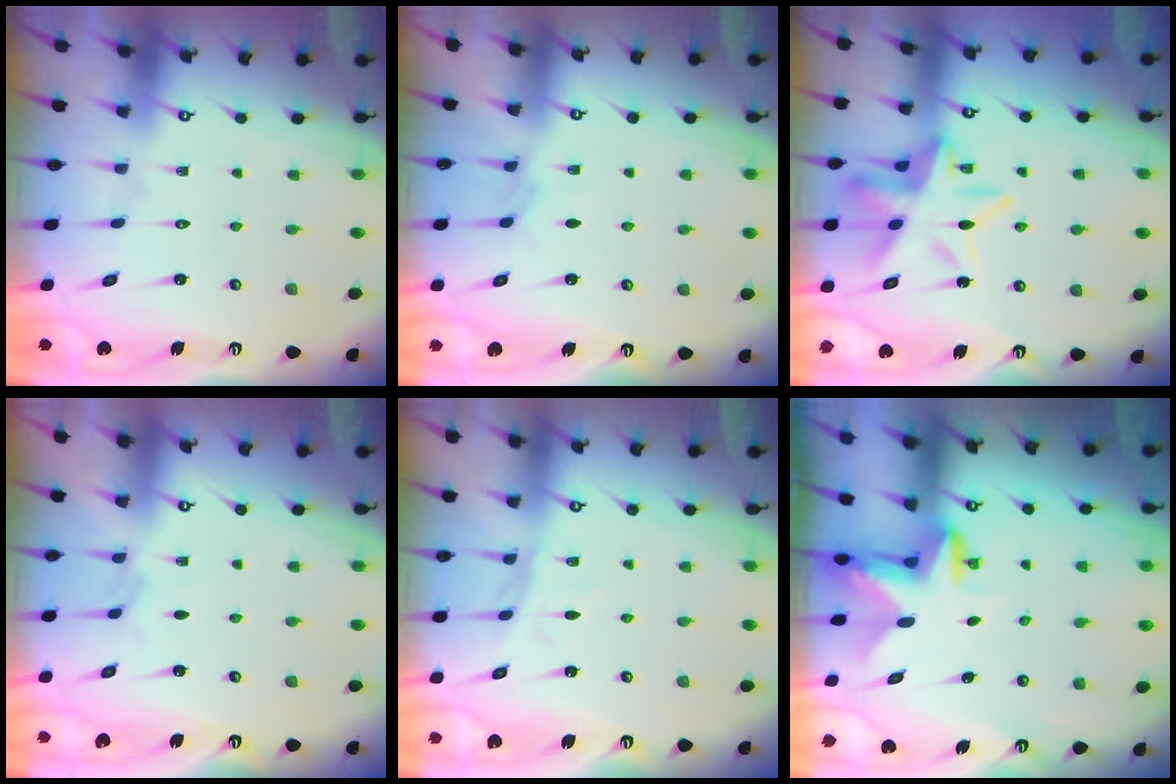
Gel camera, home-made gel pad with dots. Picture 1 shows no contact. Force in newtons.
{"total": 4.1, "press": 4.1, "slide": 0.5}
{"total": 14.9, "press": 14.9, "slide": 1.5}
{"total": 2.2, "press": 2.1, "slide": 0.4}
{"total": 6.4, "press": 6.4, "slide": 0.6}
{"total": 2.9, "press": 2.8, "slide": 0.5}